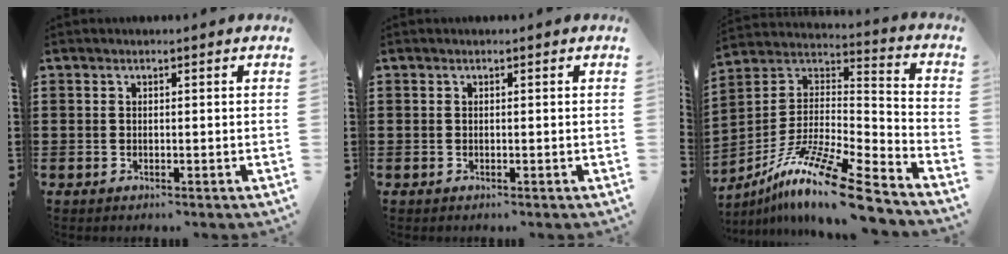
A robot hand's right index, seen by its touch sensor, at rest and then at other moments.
{"total": 0.0}
{"total": 14.9, "force": [-11.2, 1.3, 9.6], "torque": [-0.172, 0.023, -0.209]}